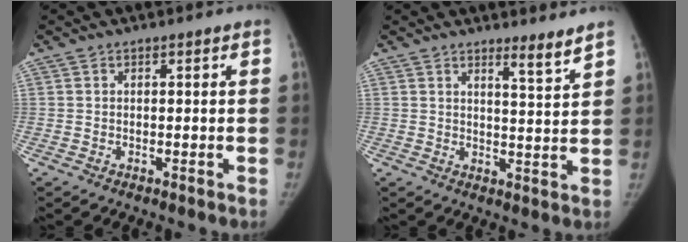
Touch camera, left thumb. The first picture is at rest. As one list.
[{"total": 4.0, "force": [3.4, -0.1, 2.1], "torque": [-0.030, -0.039, 0.052]}]